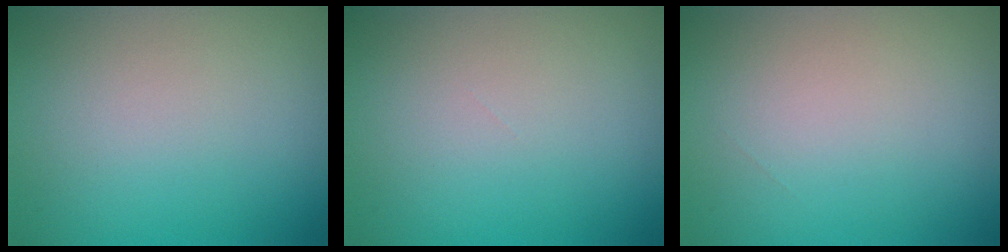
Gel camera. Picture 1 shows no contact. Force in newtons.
{"total": 0.0}
{"total": 0.0}